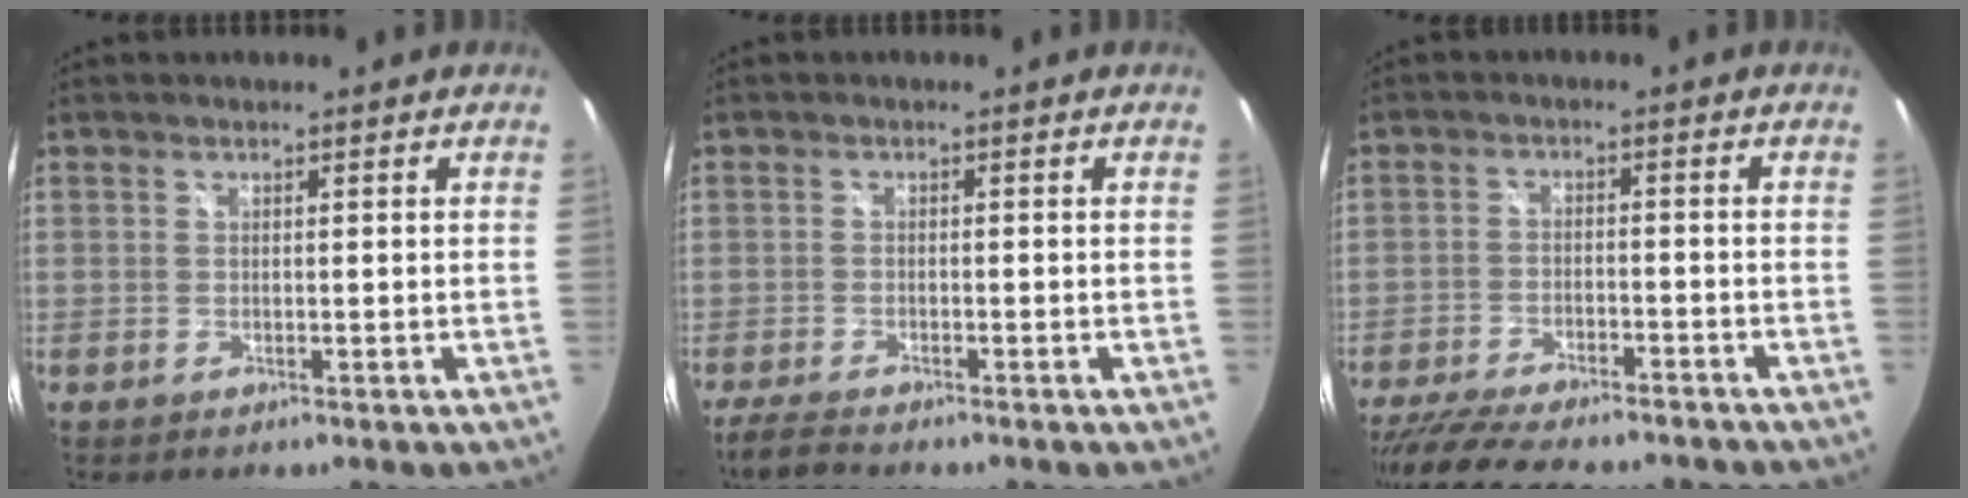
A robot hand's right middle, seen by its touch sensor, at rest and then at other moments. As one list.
[{"total": 3.2, "force": [-2.8, 0.3, 1.5], "torque": [-0.041, -0.015, -0.057]}, {"total": 15.3, "force": [-13.0, 3.5, 7.2], "torque": [-0.148, -0.034, -0.202]}]